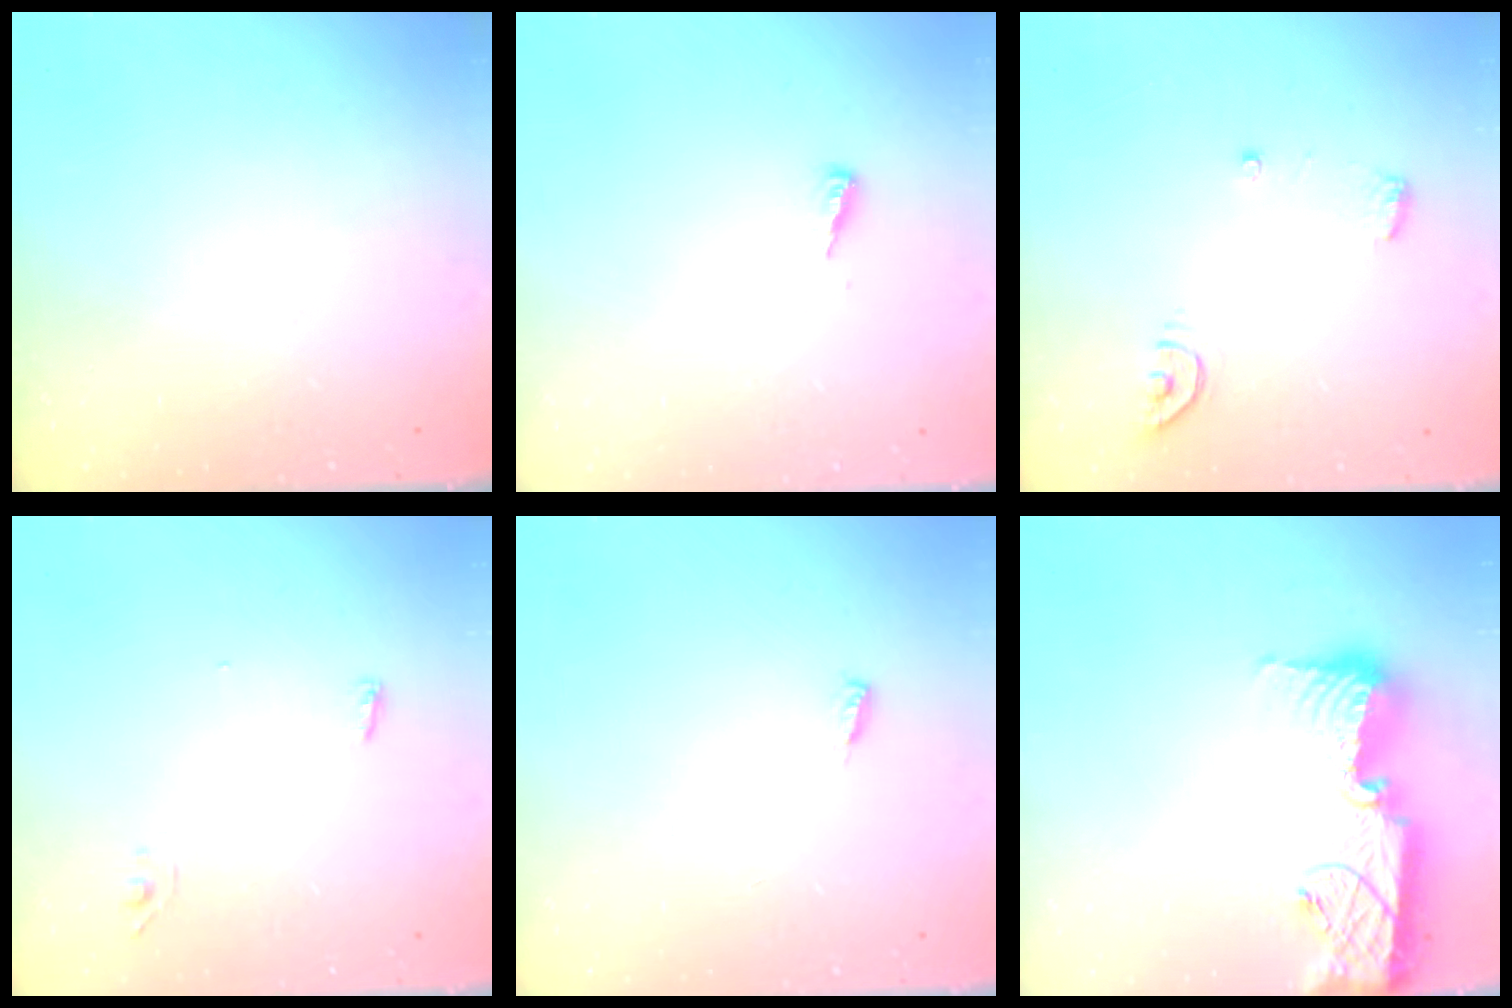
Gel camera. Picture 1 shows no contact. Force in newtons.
{"total": 3.1, "press": 3.1, "slide": 0.3}
{"total": 5.5, "press": 5.5, "slide": 0.2}
{"total": 3.3, "press": 2.9, "slide": 1.7}
{"total": 3.1, "press": 3.1, "slide": 0.2}
{"total": 16.0, "press": 15.9, "slide": 1.4}